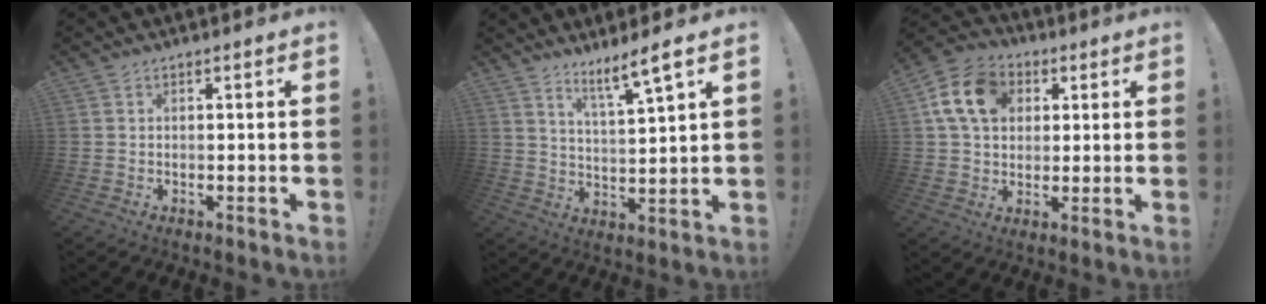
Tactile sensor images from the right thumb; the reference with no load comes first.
{"total": 7.6, "force": [5.7, -0.1, 5.1], "torque": [-0.071, -0.043, 0.090]}
{"total": 14.4, "force": [4.4, 11.1, 8.1], "torque": [-0.136, 0.001, 0.090]}